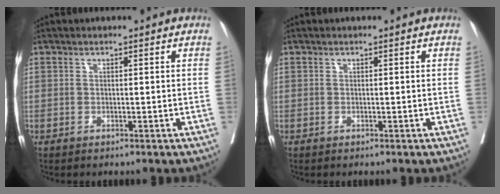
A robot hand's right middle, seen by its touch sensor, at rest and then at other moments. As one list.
[{"total": 0.0}]